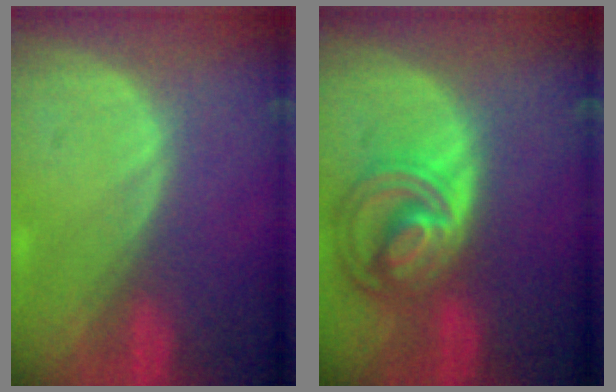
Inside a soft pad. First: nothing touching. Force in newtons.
{"total": 8.8, "press": 7.6, "slide": 4.4}